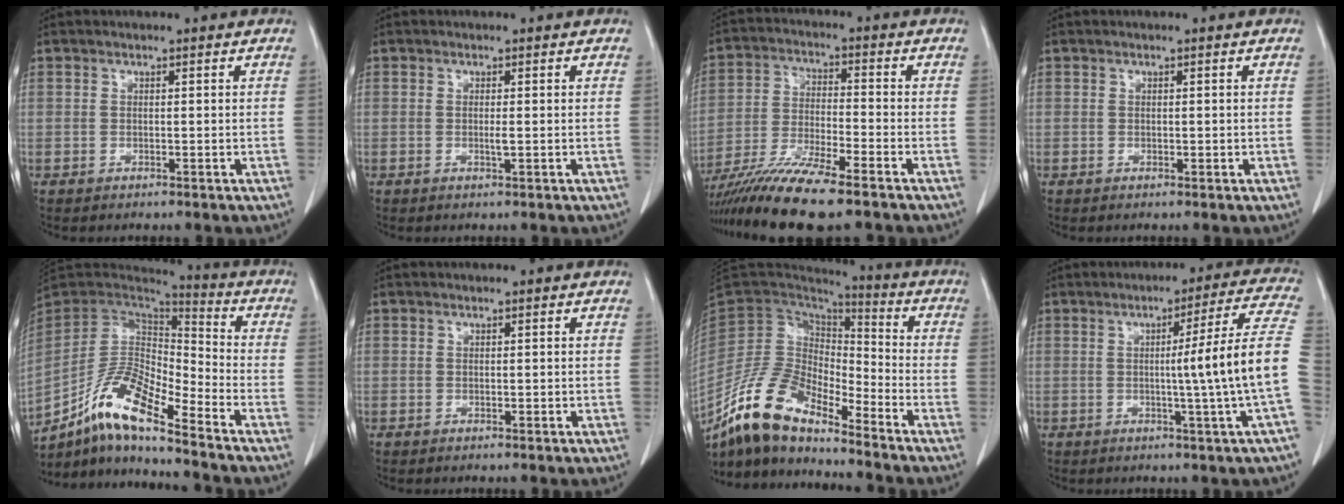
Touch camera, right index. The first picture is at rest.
{"total": 1.1, "force": [-0.1, 0.1, 1.1], "torque": [-0.020, -0.003, -0.001]}
{"total": 12.9, "force": [-10.1, 0.2, 8.0], "torque": [-0.148, -0.029, -0.176]}
{"total": 0.7, "force": [0.0, 0.5, 0.5], "torque": [-0.009, 0.000, 0.001]}
{"total": 14.1, "force": [-9.6, 2.8, 9.9], "torque": [-0.193, 0.013, -0.178]}
{"total": 0.6, "force": [0.0, 0.4, 0.4], "torque": [-0.008, 0.000, 0.001]}
{"total": 12.7, "force": [-10.6, 3.9, 5.8], "torque": [-0.119, 0.030, -0.203]}
{"total": 12.6, "force": [-1.4, -2.9, 12.2], "torque": [-0.155, -0.001, -0.019]}